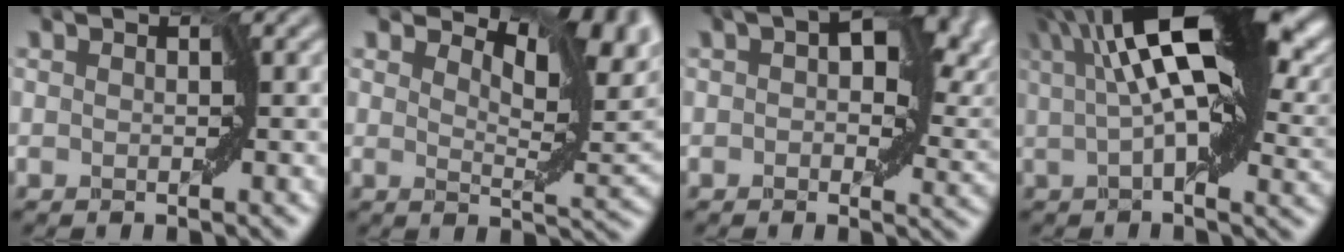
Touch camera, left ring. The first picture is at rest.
{"total": 7.4, "force": [3.7, 2.9, 5.6], "torque": [-0.097, 0.003, 0.067]}
{"total": 9.1, "force": [2.3, 5.0, 7.3], "torque": [-0.108, 0.000, 0.030]}
{"total": 12.9, "force": [5.3, 3.5, 11.2], "torque": [-0.182, 0.015, 0.081]}